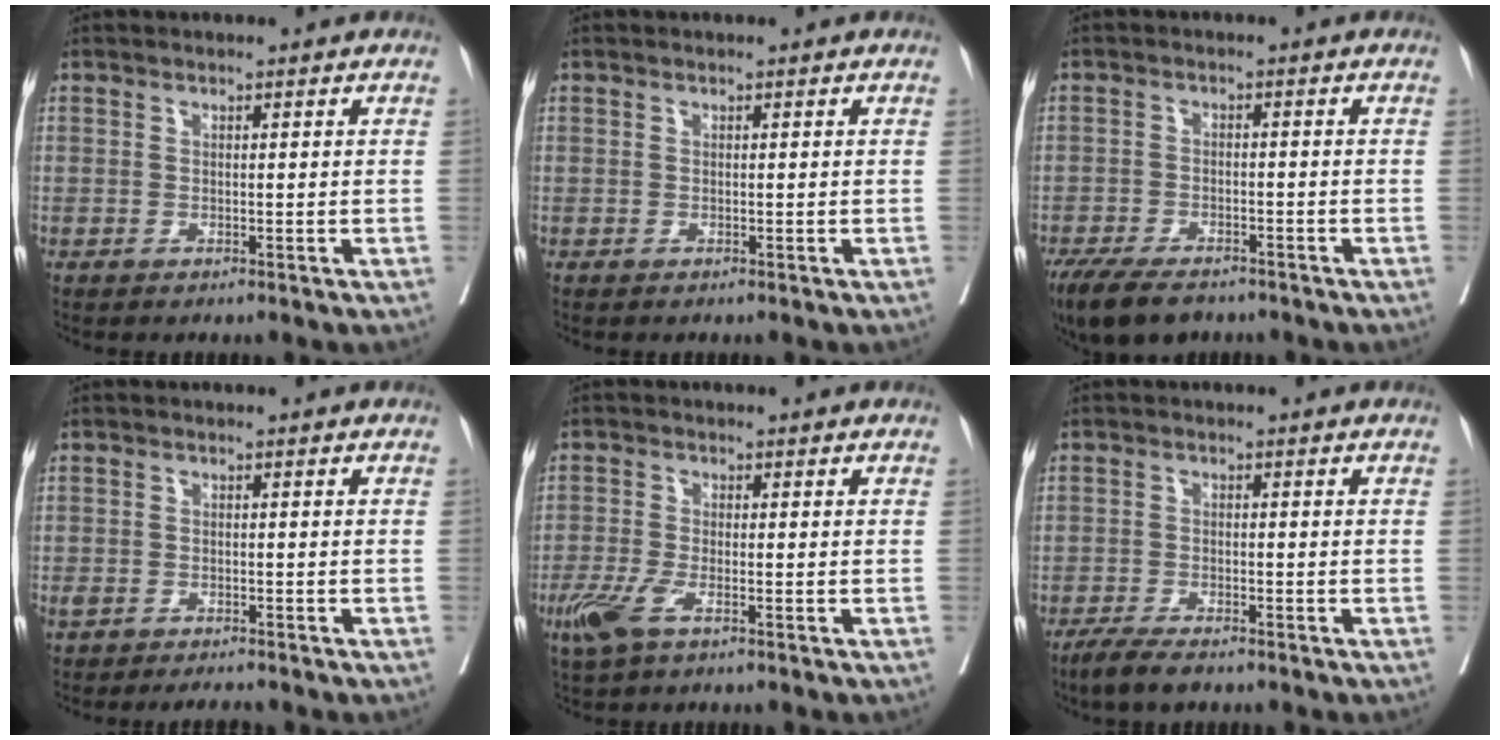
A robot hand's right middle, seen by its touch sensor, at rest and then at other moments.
{"total": 0.0}
{"total": 8.9, "force": [-7.0, 3.4, 4.5], "torque": [-0.075, -0.010, -0.113]}
{"total": 3.2, "force": [-2.7, 1.0, 1.3], "torque": [-0.025, 0.000, -0.041]}
{"total": 4.4, "force": [-2.4, 1.2, 3.4], "torque": [-0.083, -0.009, -0.047]}
{"total": 4.3, "force": [-3.4, 0.8, 2.5], "torque": [-0.046, -0.008, -0.060]}